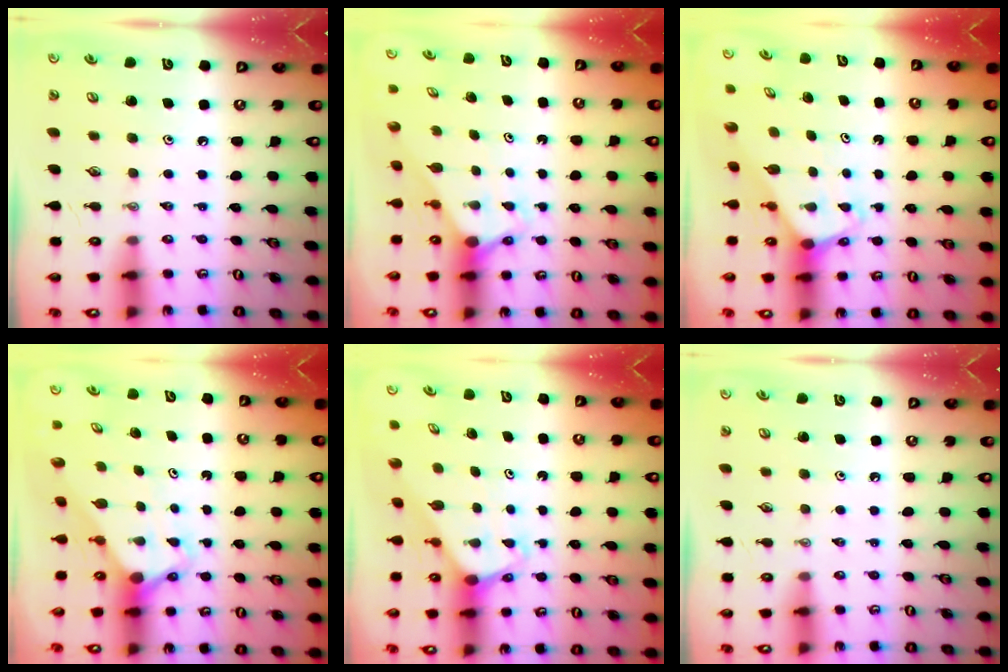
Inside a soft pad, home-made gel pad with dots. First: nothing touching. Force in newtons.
{"total": 2.8, "press": 2.8, "slide": 0.0}
{"total": 2.1, "press": 2.1, "slide": 0.1}
{"total": 3.1, "press": 3.1, "slide": 0.2}
{"total": 2.0, "press": 2.0, "slide": 0.2}
{"total": 0.0}